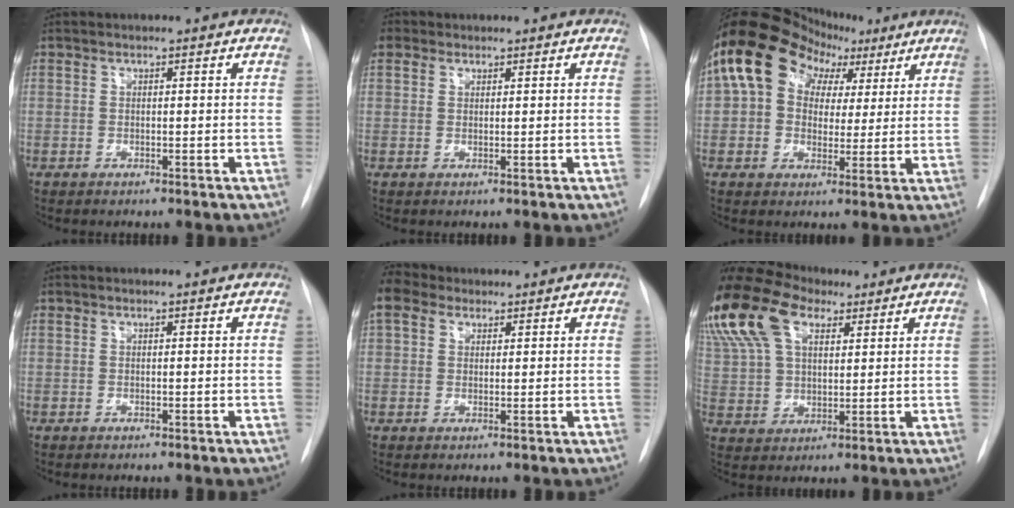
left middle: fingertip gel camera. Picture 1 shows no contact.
{"total": 2.3, "force": [1.4, 1.8, 0.2], "torque": [0.000, 0.011, 0.023]}
{"total": 14.9, "force": [6.3, 11.0, 7.8], "torque": [-0.141, 0.066, 0.103]}
{"total": 0.0}
{"total": 4.0, "force": [3.1, 2.3, 0.9], "torque": [-0.025, 0.022, 0.061]}
{"total": 26.6, "force": [15.8, 15.8, 14.5], "torque": [-0.403, 0.092, 0.292]}